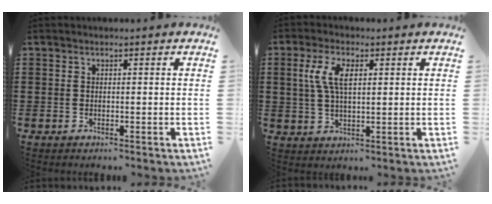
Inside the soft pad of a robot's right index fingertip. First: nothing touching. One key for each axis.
{"total": 5.9, "fx": 1.6, "fy": 2.7, "fz": 5.0, "tx": -0.107, "ty": 0.010, "tz": 0.025}